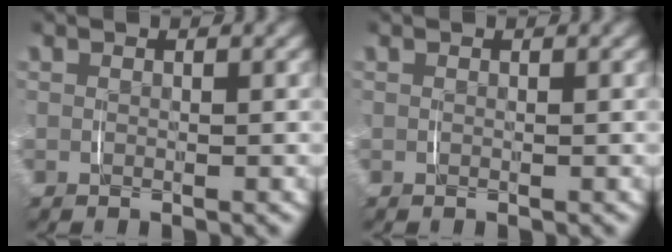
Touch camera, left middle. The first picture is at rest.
{"total": 0.0}